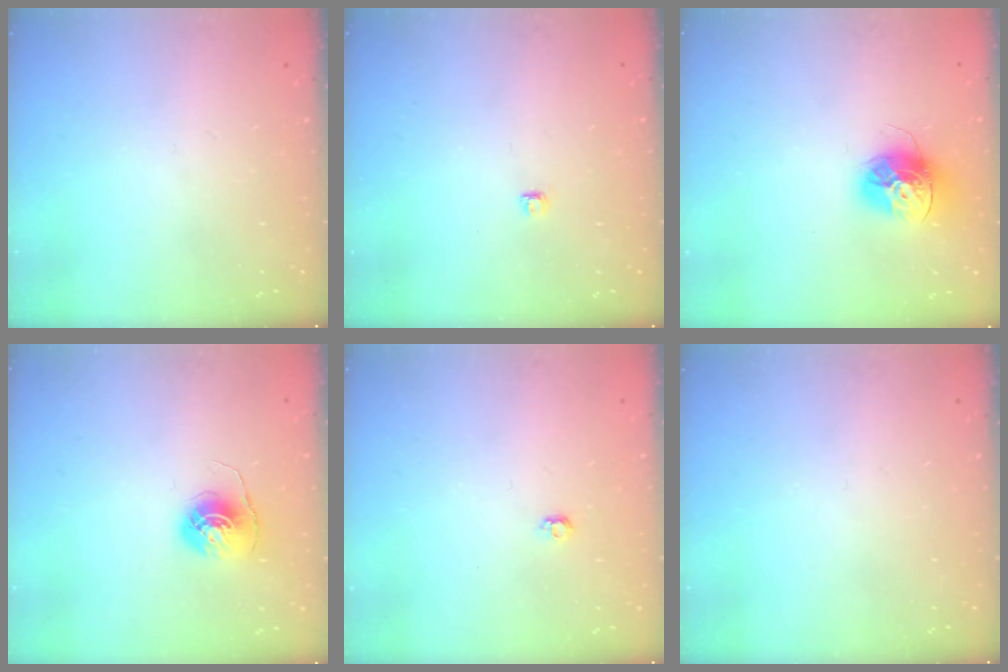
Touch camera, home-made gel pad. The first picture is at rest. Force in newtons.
{"total": 2.8, "press": 2.8, "slide": 0.4}
{"total": 15.0, "press": 14.9, "slide": 1.3}
{"total": 6.0, "press": 6.0, "slide": 0.5}
{"total": 3.9, "press": 3.8, "slide": 0.5}
{"total": 0.0}